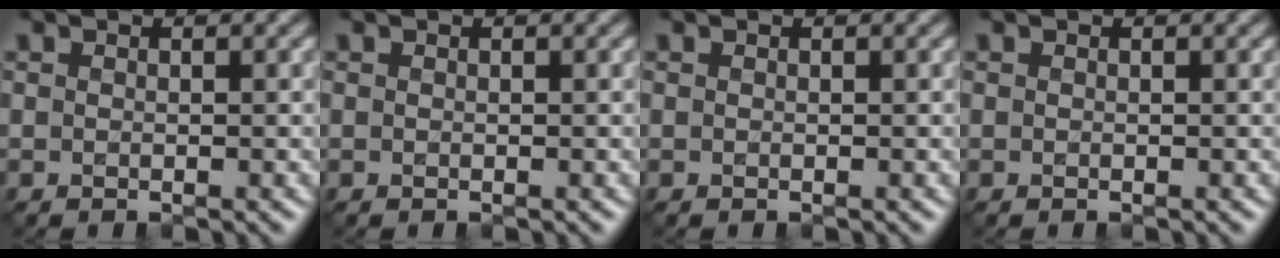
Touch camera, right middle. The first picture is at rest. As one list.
[{"total": 0.0}, {"total": 0.0}, {"total": 0.0}]